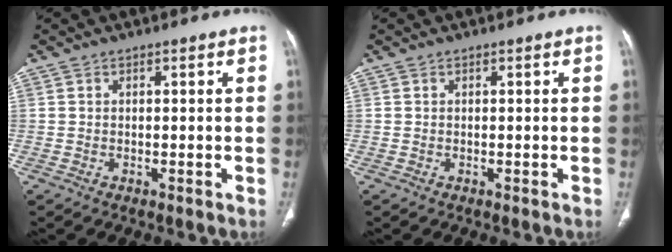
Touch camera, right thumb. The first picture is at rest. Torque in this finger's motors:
{"motor_torque": [-0.06, 0.06, -0.13, -0.13, 0.00]}